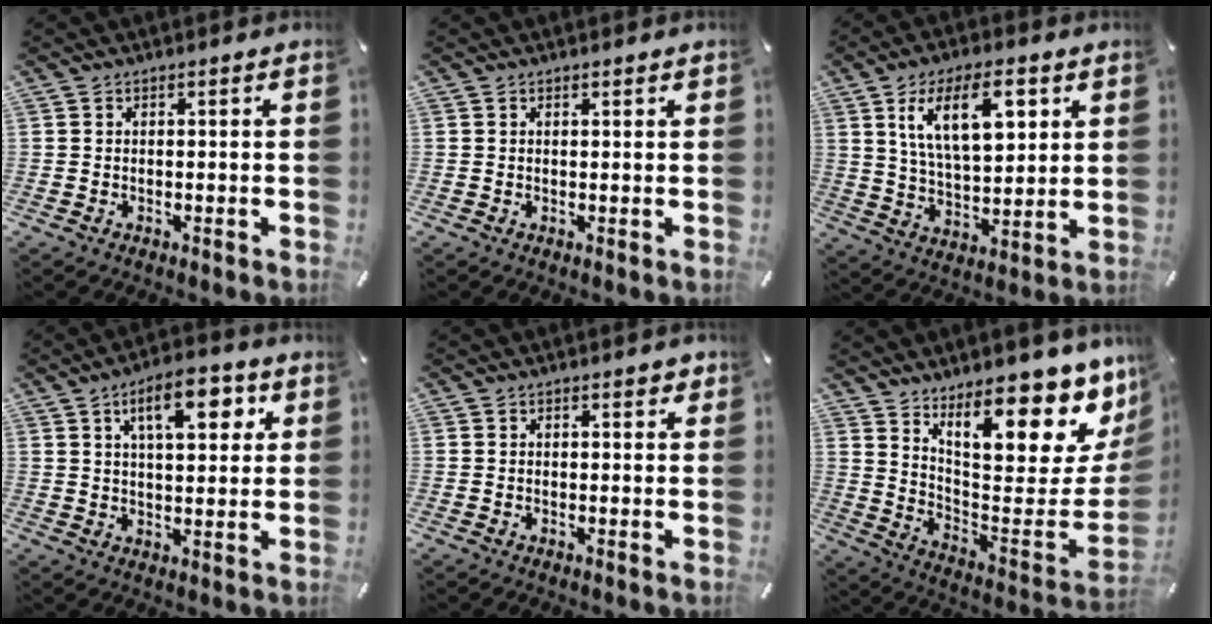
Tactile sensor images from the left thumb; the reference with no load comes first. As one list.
[{"total": 0.5, "force": [0.5, 0.2, 0.2], "torque": [-0.004, -0.001, 0.009]}, {"total": 15.1, "force": [7.0, 7.2, 11.2], "torque": [-0.204, -0.012, 0.118]}, {"total": 11.7, "force": [5.1, 5.2, 9.1], "torque": [-0.130, -0.008, 0.080]}, {"total": 1.3, "force": [0.7, 0.8, 0.8], "torque": [-0.001, -0.003, 0.008]}, {"total": 20.9, "force": [14.8, 7.1, 12.9], "torque": [-0.133, -0.134, 0.236]}]